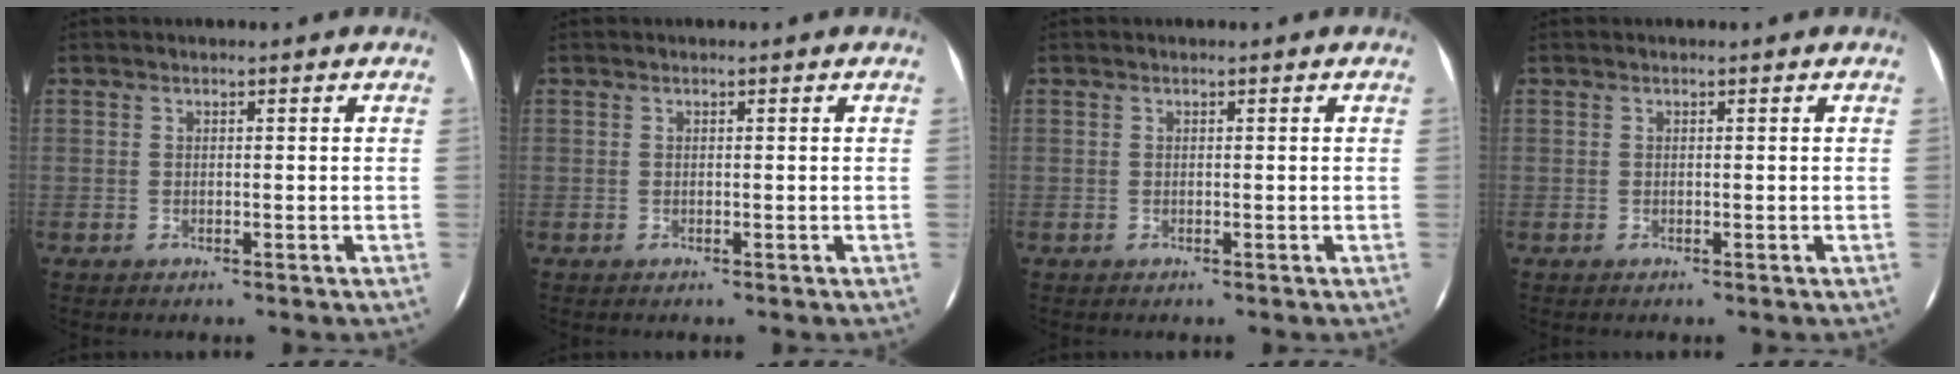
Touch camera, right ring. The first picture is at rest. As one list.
[{"total": 0.0}, {"total": 0.0}, {"total": 0.0}]